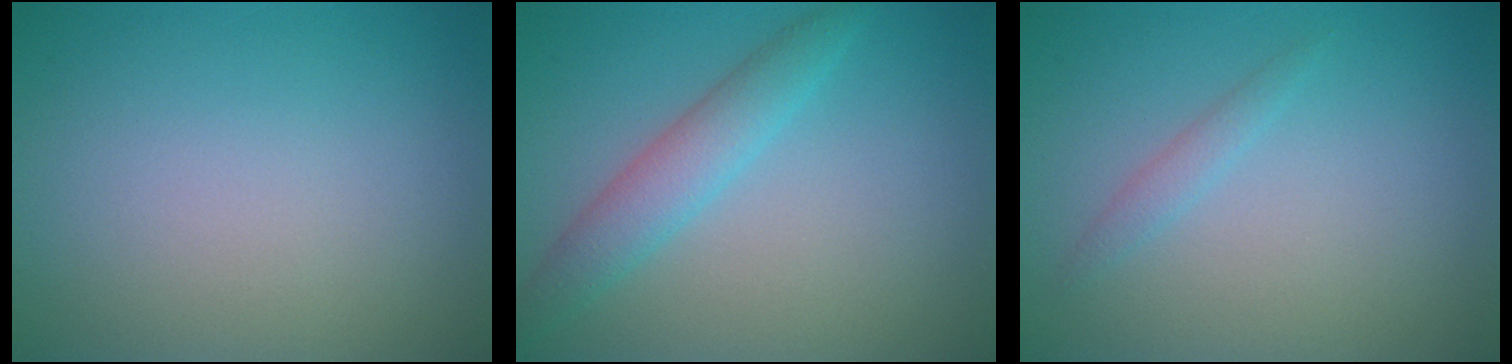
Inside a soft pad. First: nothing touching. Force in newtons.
{"total": 3.1, "press": 3.1, "slide": 0.1}
{"total": 1.0, "press": 1.0, "slide": 0.1}